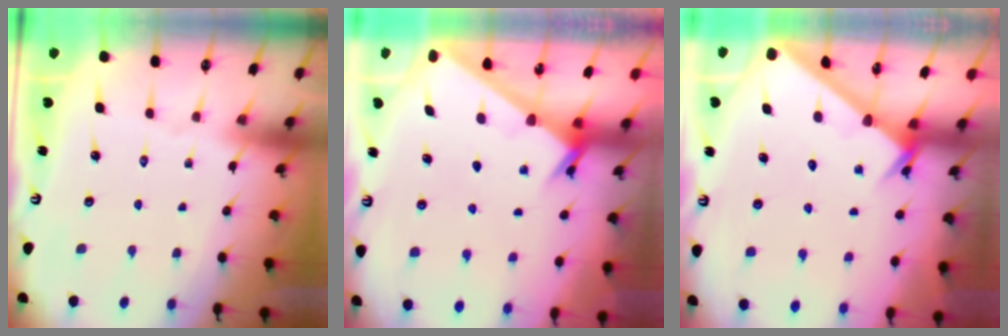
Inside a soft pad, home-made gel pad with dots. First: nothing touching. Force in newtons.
{"total": 2.3, "press": 2.3, "slide": 0.2}
{"total": 2.2, "press": 2.2, "slide": 0.2}